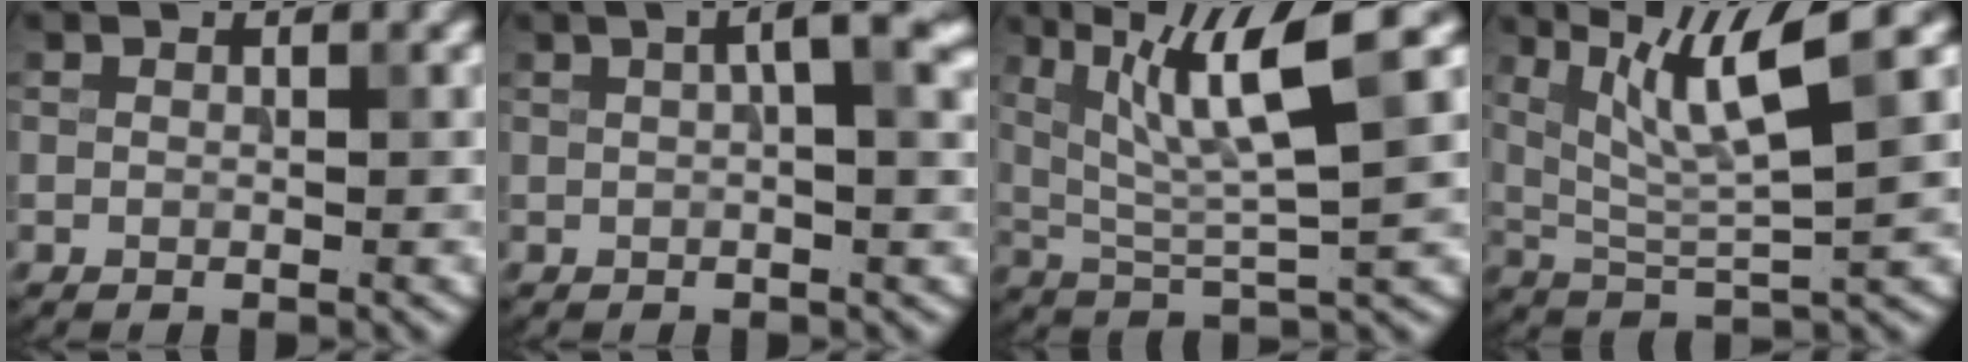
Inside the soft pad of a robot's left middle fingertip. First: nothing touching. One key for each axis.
{"total": 4.5, "fx": 1.3, "fy": 1.1, "fz": 4.2, "tx": -0.057, "ty": 0.012, "tz": 0.017}
{"total": 8.2, "fx": 3.5, "fy": 1.5, "fz": 7.3, "tx": -0.136, "ty": 0.007, "tz": 0.066}
{"total": 7.1, "fx": 3.2, "fy": 1.2, "fz": 6.1, "tx": -0.118, "ty": 0.003, "tz": 0.065}